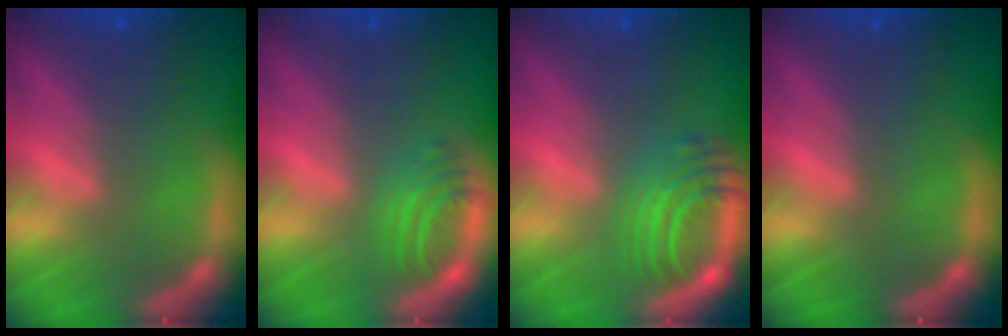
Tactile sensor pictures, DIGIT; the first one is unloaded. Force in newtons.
{"total": 2.9}
{"total": 5.5}
{"total": 0.0}